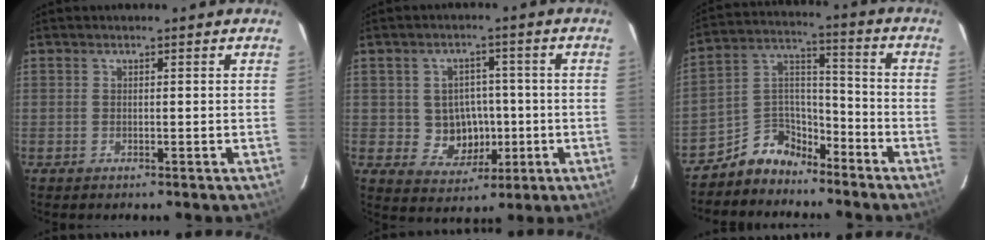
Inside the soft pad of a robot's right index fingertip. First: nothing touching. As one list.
[{"total": 7.6, "force": [-0.8, 7.0, 2.7], "torque": [-0.063, 0.015, 0.007]}, {"total": 8.6, "force": [-6.9, 4.9, 1.8], "torque": [-0.046, 0.054, -0.135]}]